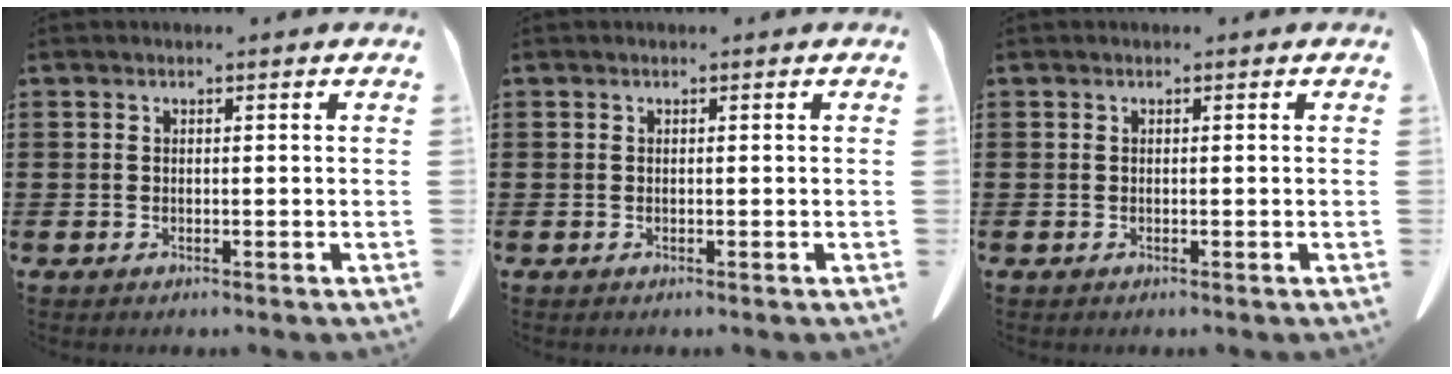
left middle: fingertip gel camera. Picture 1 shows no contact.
{"total": 0.0}
{"total": 0.0}